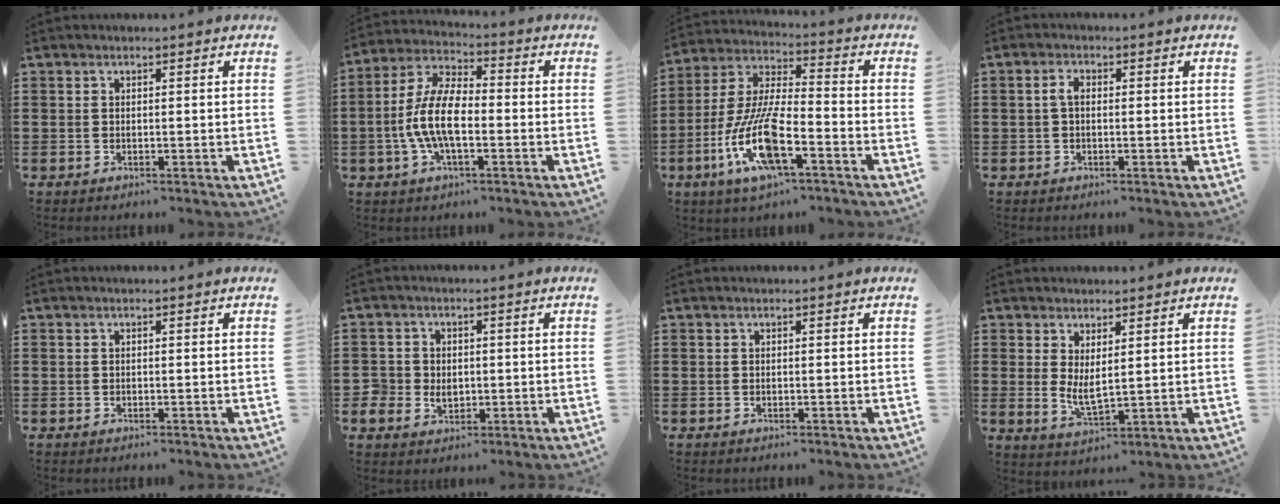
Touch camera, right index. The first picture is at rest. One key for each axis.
{"total": 9.7, "fx": -2.2, "fy": 4.1, "fz": 8.5, "tx": -0.200, "ty": -0.008, "tz": -0.050}
{"total": 12.9, "fx": -6.1, "fy": 3.4, "fz": 10.9, "tx": -0.245, "ty": -0.008, "tz": -0.122}
{"total": 2.1, "fx": -0.1, "fy": 1.1, "fz": 1.8, "tx": -0.043, "ty": 0.002, "tz": -0.005}
{"total": 0.0}
{"total": 3.5, "fx": -0.5, "fy": 3.3, "fz": 1.1, "tx": -0.033, "ty": 0.007, "tz": -0.013}
{"total": 0.0}
{"total": 3.5, "fx": 1.2, "fy": 1.3, "fz": 3.1, "tx": -0.069, "ty": -0.004, "tz": 0.022}